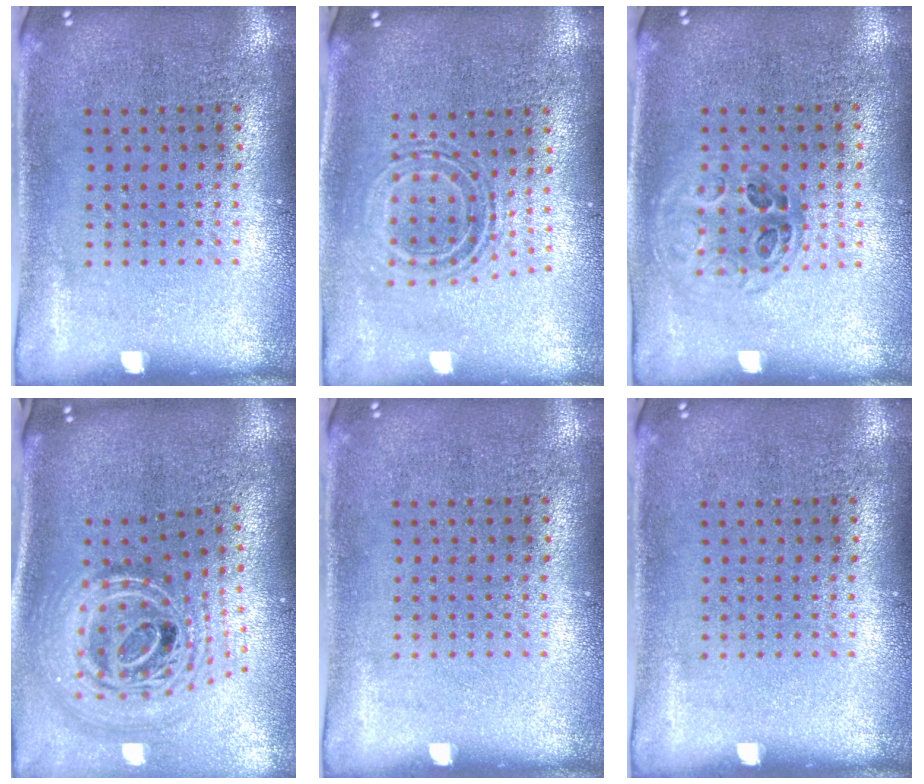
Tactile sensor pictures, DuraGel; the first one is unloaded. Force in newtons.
{"total": 0.9, "press": 0.8, "slide": 0.3}
{"total": 1.0, "press": 0.9, "slide": 0.3}
{"total": 2.9, "press": 2.0, "slide": 2.1}
{"total": 0.0}
{"total": 0.0}